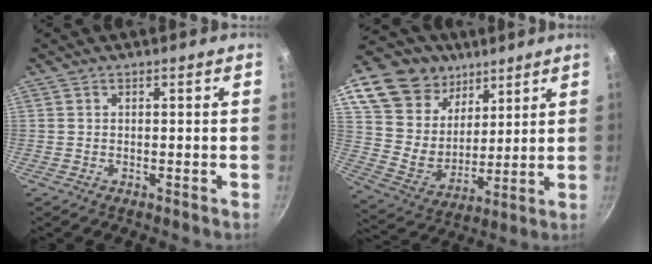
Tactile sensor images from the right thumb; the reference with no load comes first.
{"total": 20.4, "force": [11.5, 14.7, 8.4], "torque": [-0.131, -0.049, 0.217]}